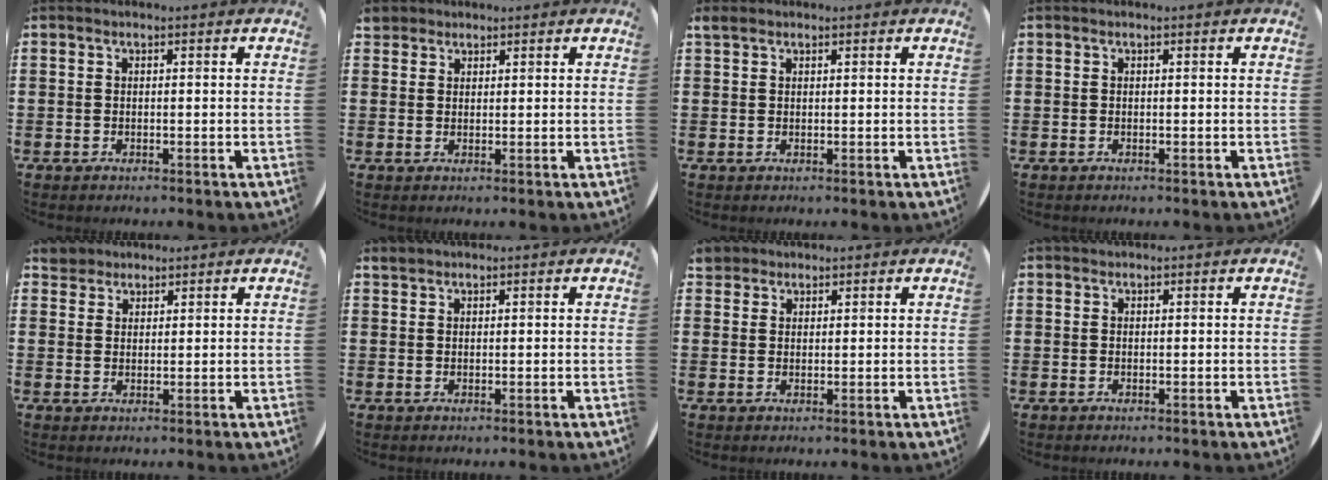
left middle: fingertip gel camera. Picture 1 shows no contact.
{"total": 2.0, "force": [1.8, 0.9, 0.0], "torque": [0.005, 0.003, 0.034]}
{"total": 1.0, "force": [0.9, 0.5, 0.1], "torque": [0.004, 0.002, 0.015]}
{"total": 0.0}
{"total": 2.7, "force": [2.4, 1.2, -0.1], "torque": [0.004, 0.003, 0.047]}
{"total": 0.8, "force": [0.8, 0.2, -0.1], "torque": [0.001, 0.002, 0.016]}
{"total": 2.4, "force": [2.1, 1.1, 0.0], "torque": [0.003, 0.005, 0.041]}
{"total": 0.0}